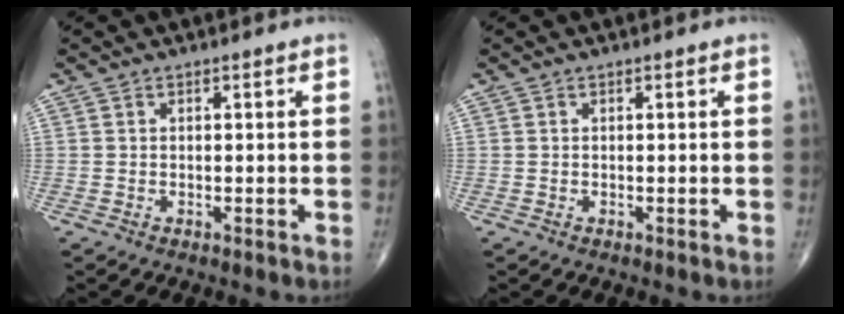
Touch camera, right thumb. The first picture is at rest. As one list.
[{"total": 0.0}]